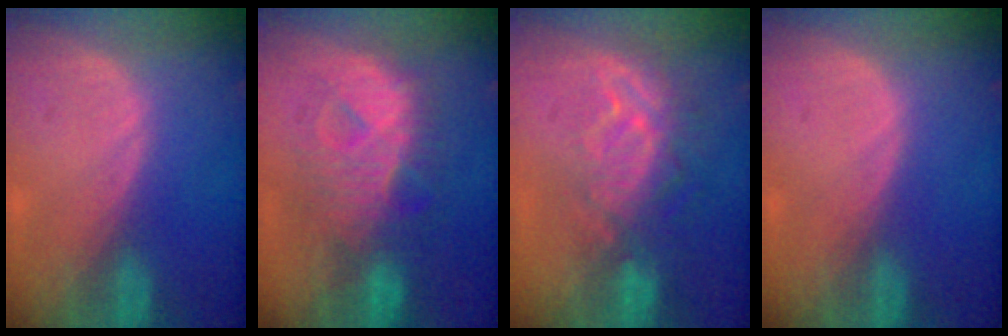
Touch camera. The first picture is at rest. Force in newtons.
{"total": 9.8, "press": 9.8, "slide": 0.6}
{"total": 9.5, "press": 8.2, "slide": 4.7}
{"total": 0.0}